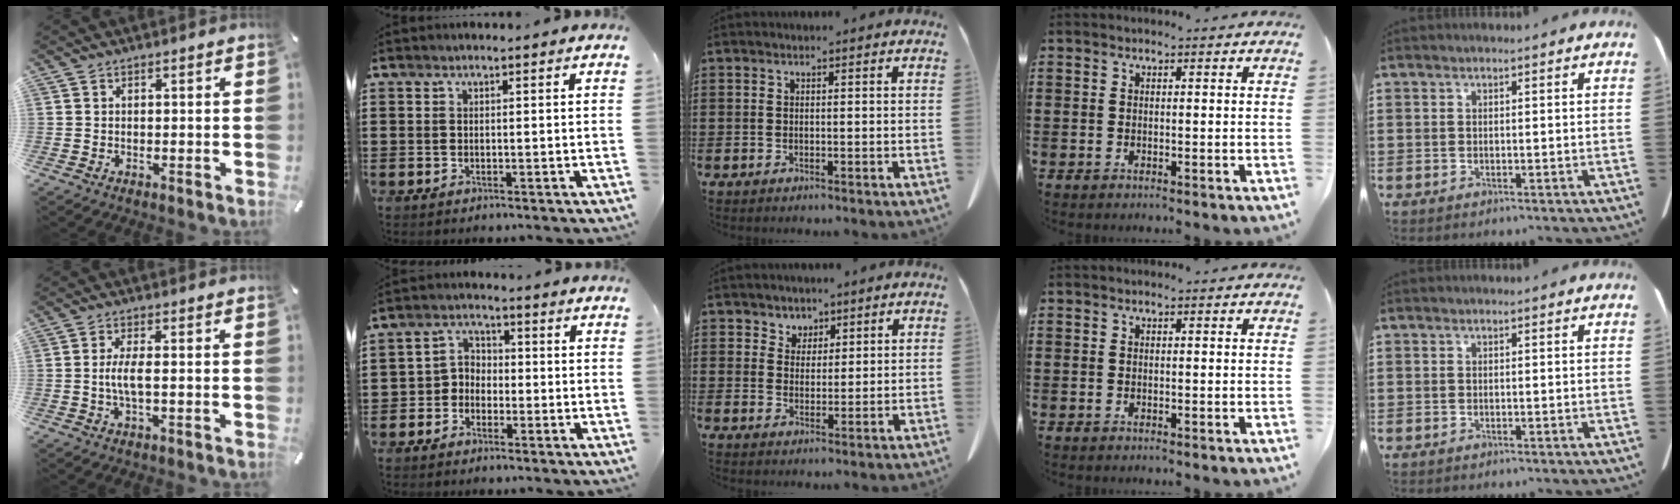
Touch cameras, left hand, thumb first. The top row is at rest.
{"thumb": {"total": 4.7, "force": [-0.4, 1.3, 4.5], "torque": [-0.096, -0.003, -0.014]}, "index": {"total": 3.5, "force": [-2.2, 2.6, 0.6], "torque": [-0.024, 0.010, -0.051]}, "middle": {"total": 3.6, "force": [2.7, 2.4, -0.1], "torque": [-0.015, 0.003, 0.051]}}